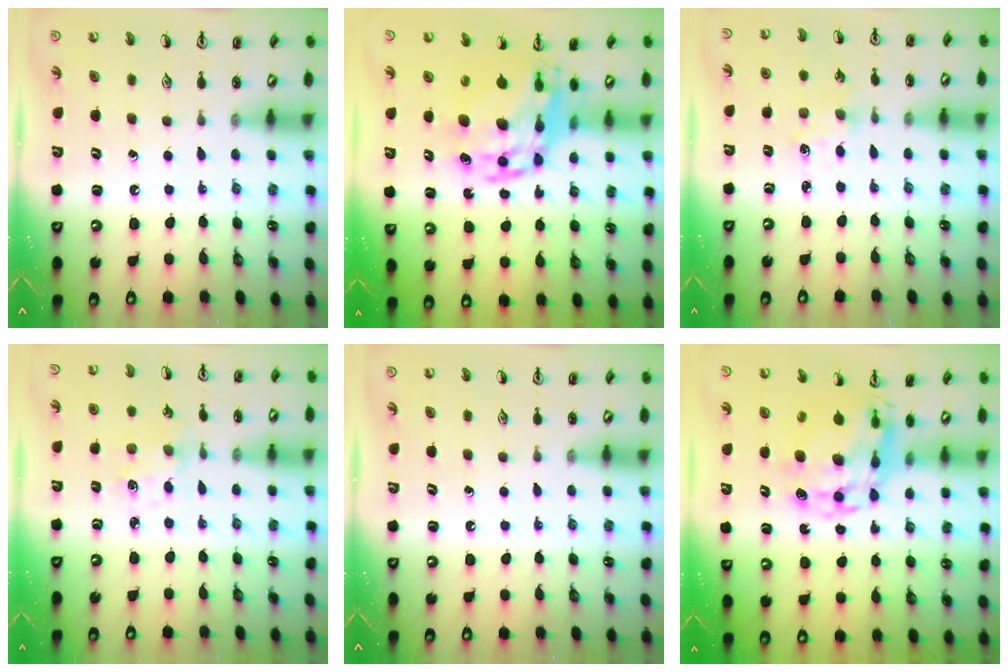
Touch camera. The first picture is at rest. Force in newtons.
{"total": 15.5, "press": 15.4, "slide": 1.6}
{"total": 0.7, "press": 0.7, "slide": 0.2}
{"total": 2.0, "press": 1.9, "slide": 0.4}
{"total": 0.0}
{"total": 11.7, "press": 11.6, "slide": 1.3}